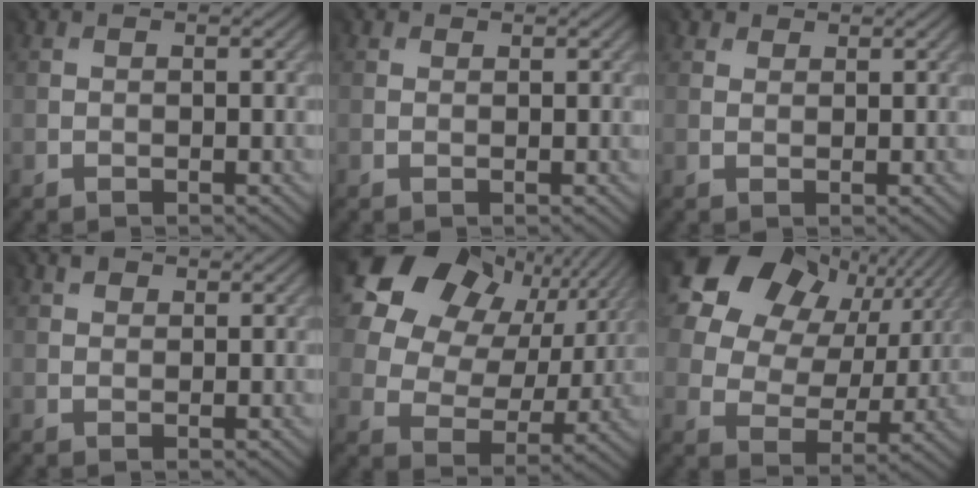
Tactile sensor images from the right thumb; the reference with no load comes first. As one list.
[{"total": 0.8, "force": [0.6, 0.5, -0.2], "torque": [0.007, -0.002, 0.009]}, {"total": 1.7, "force": [1.3, 0.4, -0.9], "torque": [0.012, 0.000, 0.025]}, {"total": 1.4, "force": [1.2, 0.4, -0.5], "torque": [0.006, 0.002, 0.019]}, {"total": 17.5, "force": [8.7, 12.3, 8.8], "torque": [-0.213, 0.064, 0.160]}, {"total": 17.7, "force": [9.0, 12.5, 8.6], "torque": [-0.218, 0.073, 0.172]}]